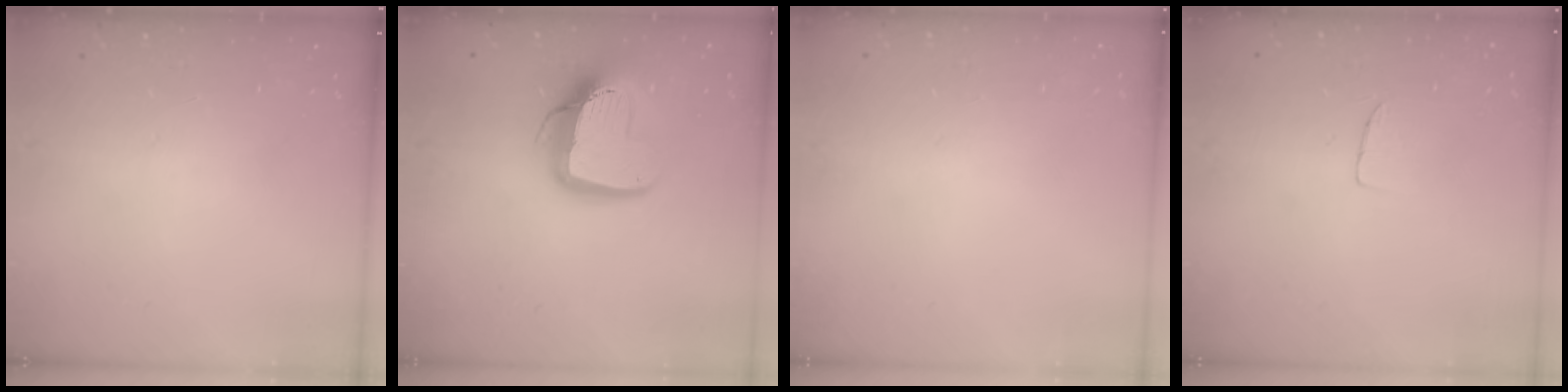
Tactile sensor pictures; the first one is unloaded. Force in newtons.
{"total": 14.0, "press": 13.9, "slide": 1.7}
{"total": 0.0}
{"total": 4.1, "press": 4.0, "slide": 0.2}